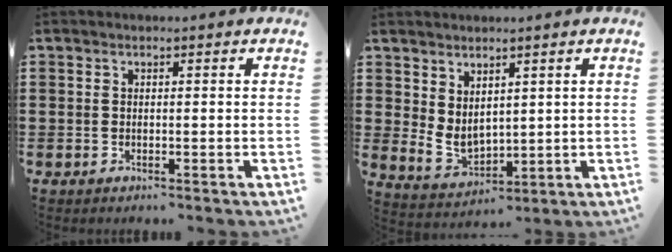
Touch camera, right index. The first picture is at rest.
{"total": 4.0, "force": [2.2, 2.6, 2.1], "torque": [-0.058, -0.008, 0.041]}